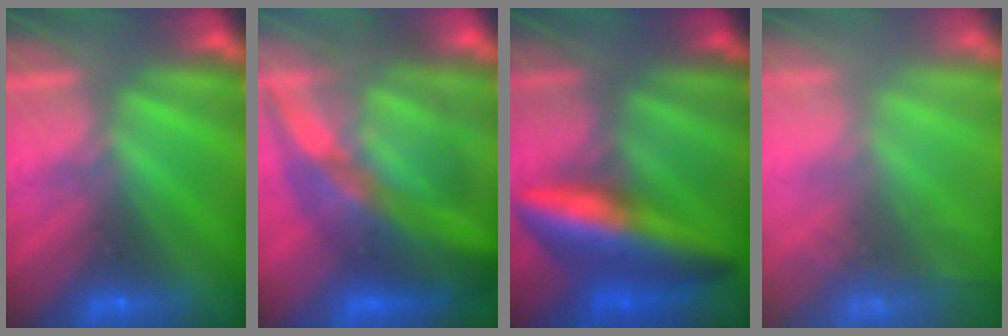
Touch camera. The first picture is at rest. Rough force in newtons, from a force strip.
{"total": 11.2}
{"total": 11.8}
{"total": 7.2}